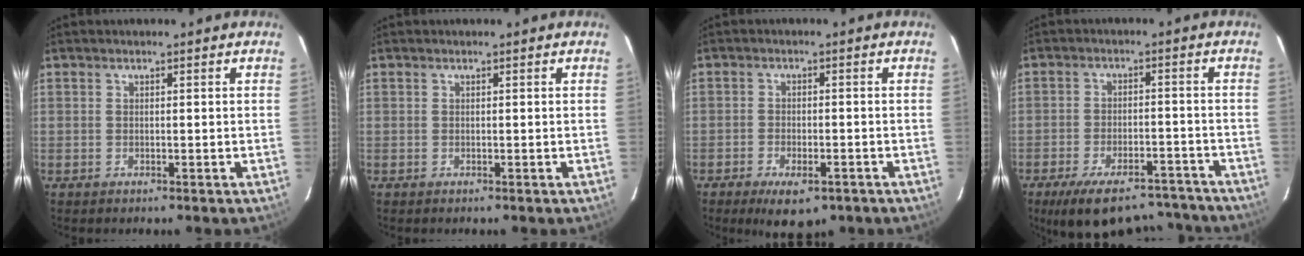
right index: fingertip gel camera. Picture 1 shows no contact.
{"total": 0.0}
{"total": 7.5, "force": [-4.8, 3.2, 4.7], "torque": [-0.098, -0.013, -0.072]}
{"total": 17.8, "force": [-14.5, 7.1, 7.6], "torque": [-0.155, 0.005, -0.188]}